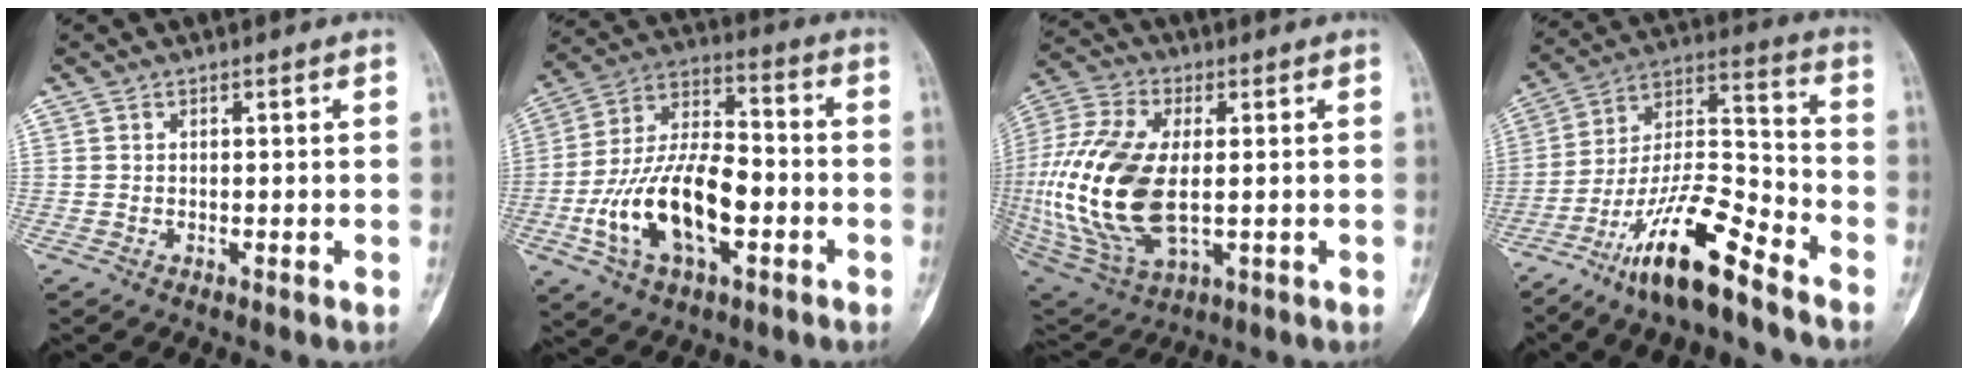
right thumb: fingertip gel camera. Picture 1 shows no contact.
{"total": 19.5, "force": [-5.2, 10.0, 15.9], "torque": [-0.289, 0.039, -0.090]}
{"total": 22.8, "force": [-0.8, 12.1, 19.4], "torque": [-0.435, -0.012, -0.003]}
{"total": 17.0, "force": [-11.7, 3.9, 11.7], "torque": [-0.209, 0.082, -0.215]}